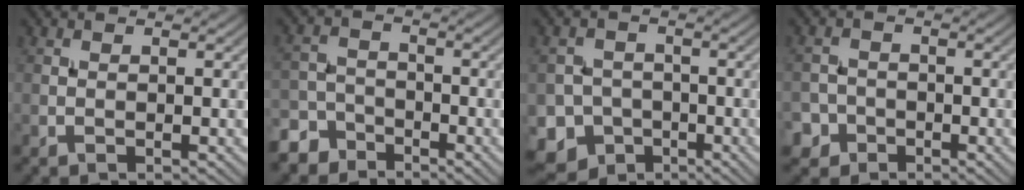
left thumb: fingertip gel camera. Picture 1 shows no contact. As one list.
[{"total": 5.2, "force": [-4.1, 3.1, 1.1], "torque": [-0.018, -0.005, -0.089]}, {"total": 8.8, "force": [-4.6, 7.2, 2.0], "torque": [-0.048, -0.026, -0.098]}, {"total": 3.4, "force": [-2.1, 2.7, 0.5], "torque": [-0.001, -0.001, -0.047]}]